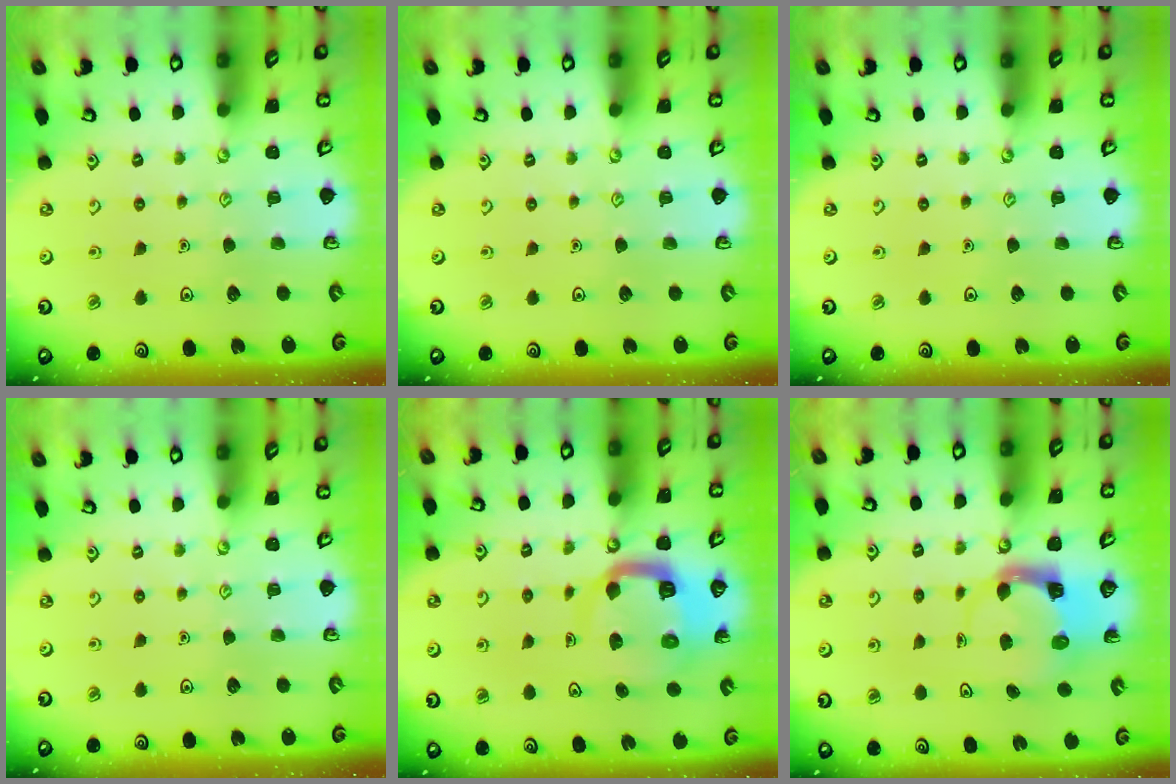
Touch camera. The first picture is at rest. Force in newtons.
{"total": 0.0}
{"total": 0.0}
{"total": 0.0}
{"total": 9.6, "press": 9.6, "slide": 1.2}
{"total": 3.8, "press": 3.7, "slide": 0.5}